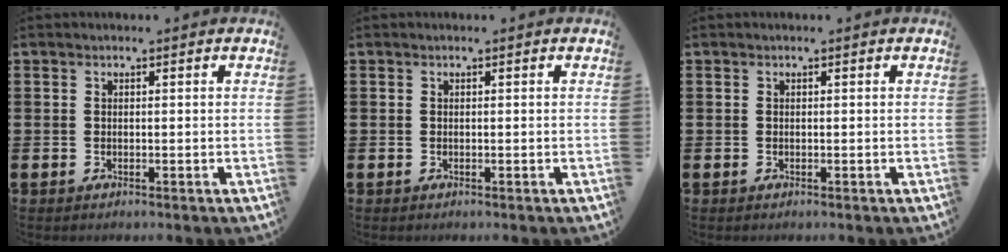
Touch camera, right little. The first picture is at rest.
{"total": 0.0}
{"total": 0.0}